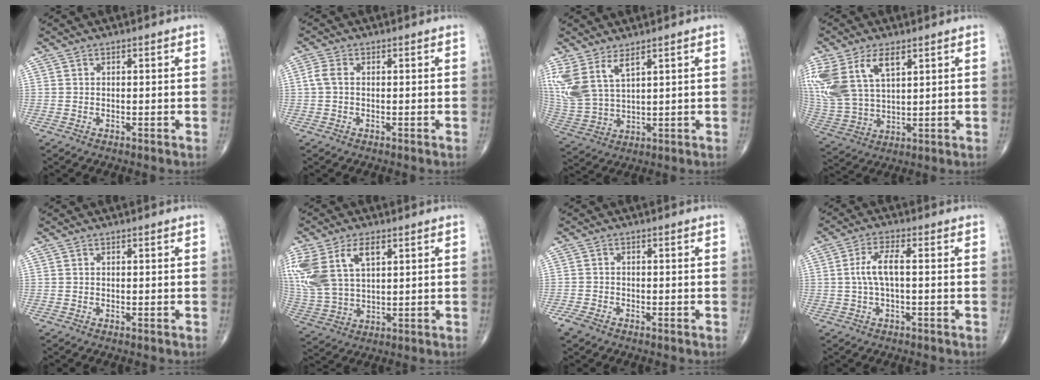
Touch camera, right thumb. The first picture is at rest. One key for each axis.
{"total": 2.4, "fx": 0.1, "fy": 1.4, "fz": 1.9, "tx": -0.045, "ty": 0.005, "tz": -0.001}
{"total": 10.6, "fx": 5.8, "fy": 4.7, "fz": 7.5, "tx": -0.178, "ty": -0.023, "tz": 0.136}
{"total": 16.9, "fx": 7.3, "fy": 9.4, "fz": 12.1, "tx": -0.278, "ty": -0.011, "tz": 0.152}
{"total": 0.0}
{"total": 16.7, "fx": 6.2, "fy": 9.6, "fz": 12.1, "tx": -0.285, "ty": -0.002, "tz": 0.129}
{"total": 2.5, "fx": -1.8, "fy": 1.3, "fz": 1.2, "tx": -0.029, "ty": 0.002, "tz": -0.033}
{"total": 5.2, "fx": 0.1, "fy": 1.5, "fz": 5.0, "tx": -0.114, "ty": 0.016, "tz": 0.000}